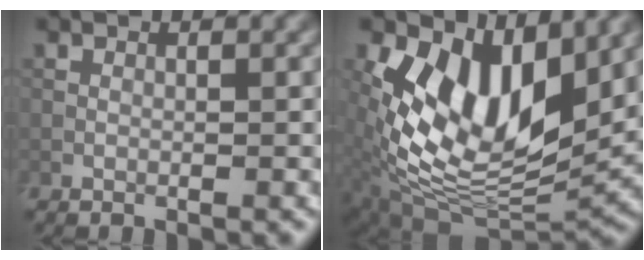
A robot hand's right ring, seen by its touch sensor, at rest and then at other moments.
{"total": 13.6, "force": [3.2, 7.5, 11.0], "torque": [-0.222, -0.008, 0.056]}